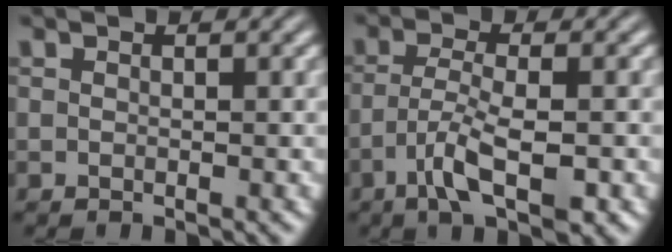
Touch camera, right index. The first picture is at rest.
{"total": 4.4, "force": [-1.7, 0.6, 4.0], "torque": [-0.067, -0.016, -0.016]}